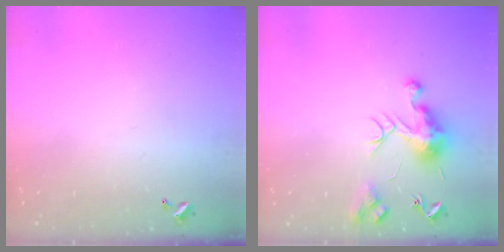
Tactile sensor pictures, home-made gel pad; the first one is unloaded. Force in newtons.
{"total": 9.6, "press": 9.5, "slide": 0.9}